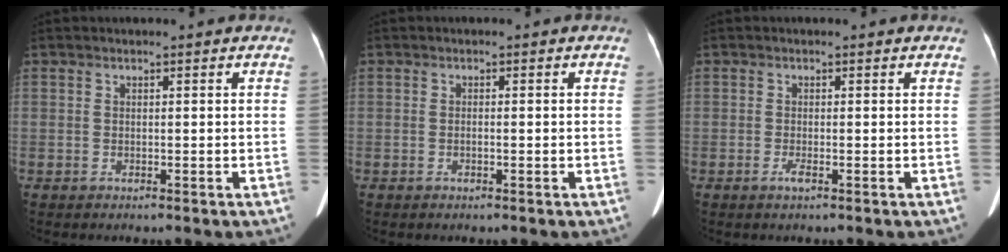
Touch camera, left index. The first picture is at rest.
{"total": 0.8, "force": [-0.3, 0.2, 0.7], "torque": [-0.017, 0.003, 0.000]}
{"total": 1.1, "force": [-0.6, 0.0, 0.9], "torque": [-0.014, -0.008, -0.012]}